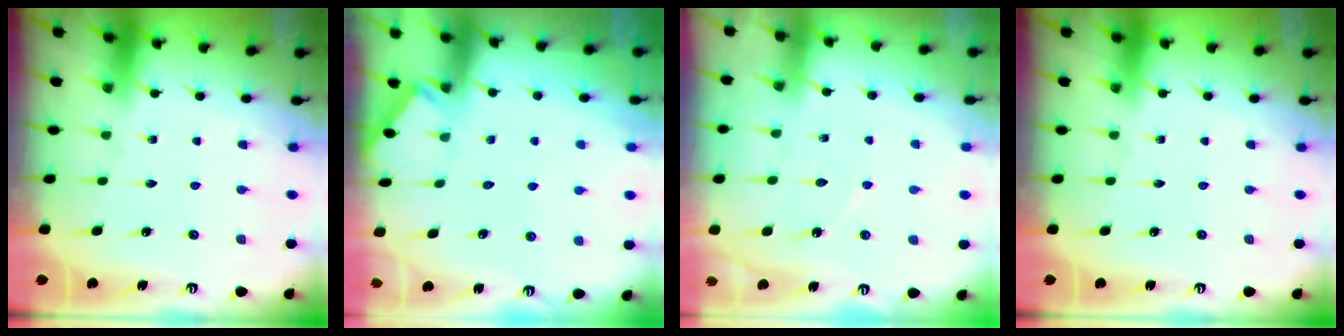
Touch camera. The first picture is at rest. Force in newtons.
{"total": 2.4, "press": 2.4, "slide": 0.3}
{"total": 5.5, "press": 5.4, "slide": 0.5}
{"total": 0.0}